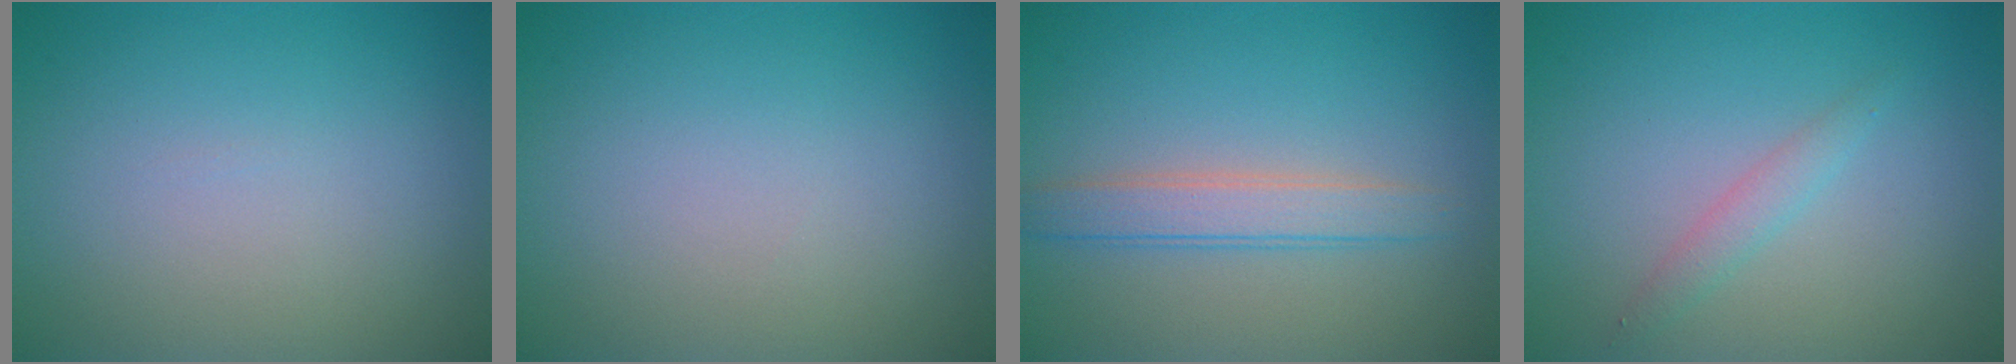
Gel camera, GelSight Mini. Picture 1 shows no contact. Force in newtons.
{"total": 0.0}
{"total": 2.7, "press": 2.7, "slide": 0.0}
{"total": 1.4, "press": 1.4, "slide": 0.0}